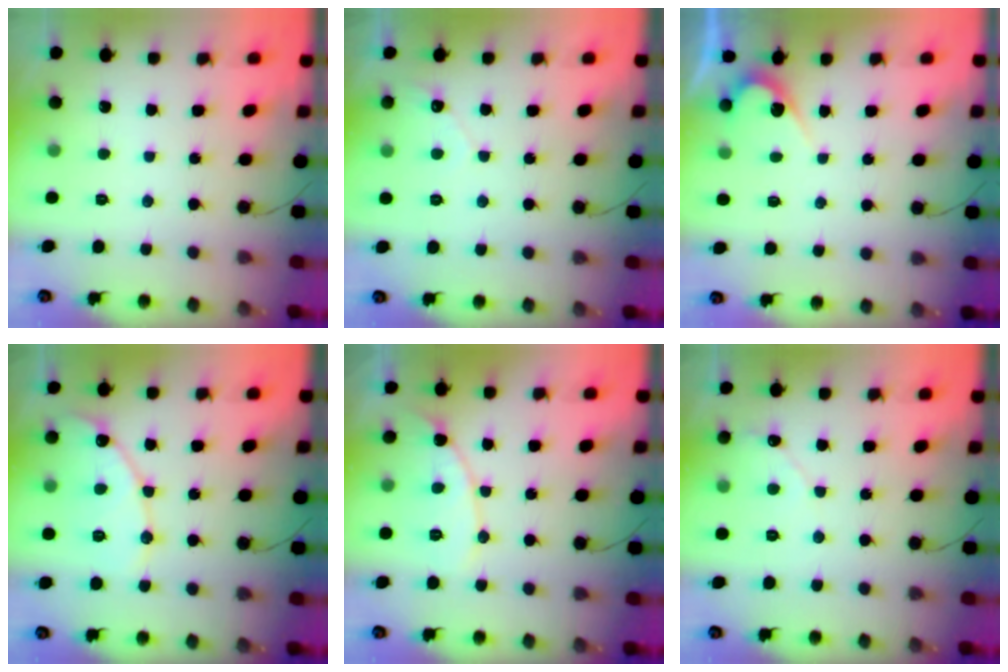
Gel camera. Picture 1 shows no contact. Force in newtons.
{"total": 2.8, "press": 2.8, "slide": 0.2}
{"total": 3.8, "press": 3.8, "slide": 0.2}
{"total": 11.0, "press": 10.9, "slide": 0.9}
{"total": 10.0, "press": 9.9, "slide": 0.5}
{"total": 3.7, "press": 3.7, "slide": 0.4}